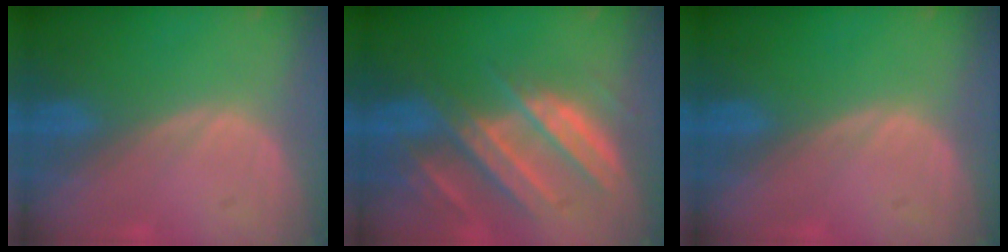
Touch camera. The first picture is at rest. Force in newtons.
{"total": 10.1, "press": 9.0, "slide": 4.7}
{"total": 0.0}